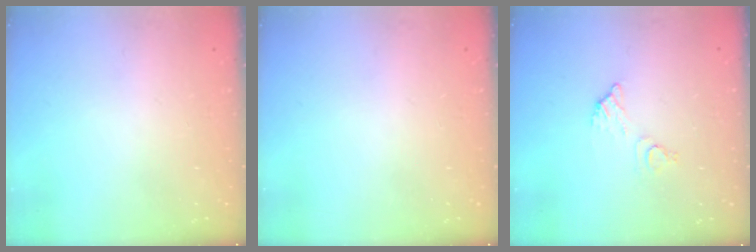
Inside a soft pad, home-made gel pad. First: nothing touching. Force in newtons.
{"total": 0.0}
{"total": 5.0, "press": 5.0, "slide": 0.3}